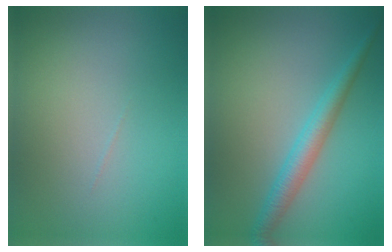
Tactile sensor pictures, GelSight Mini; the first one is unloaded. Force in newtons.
{"total": 2.9, "press": 2.9, "slide": 0.2}